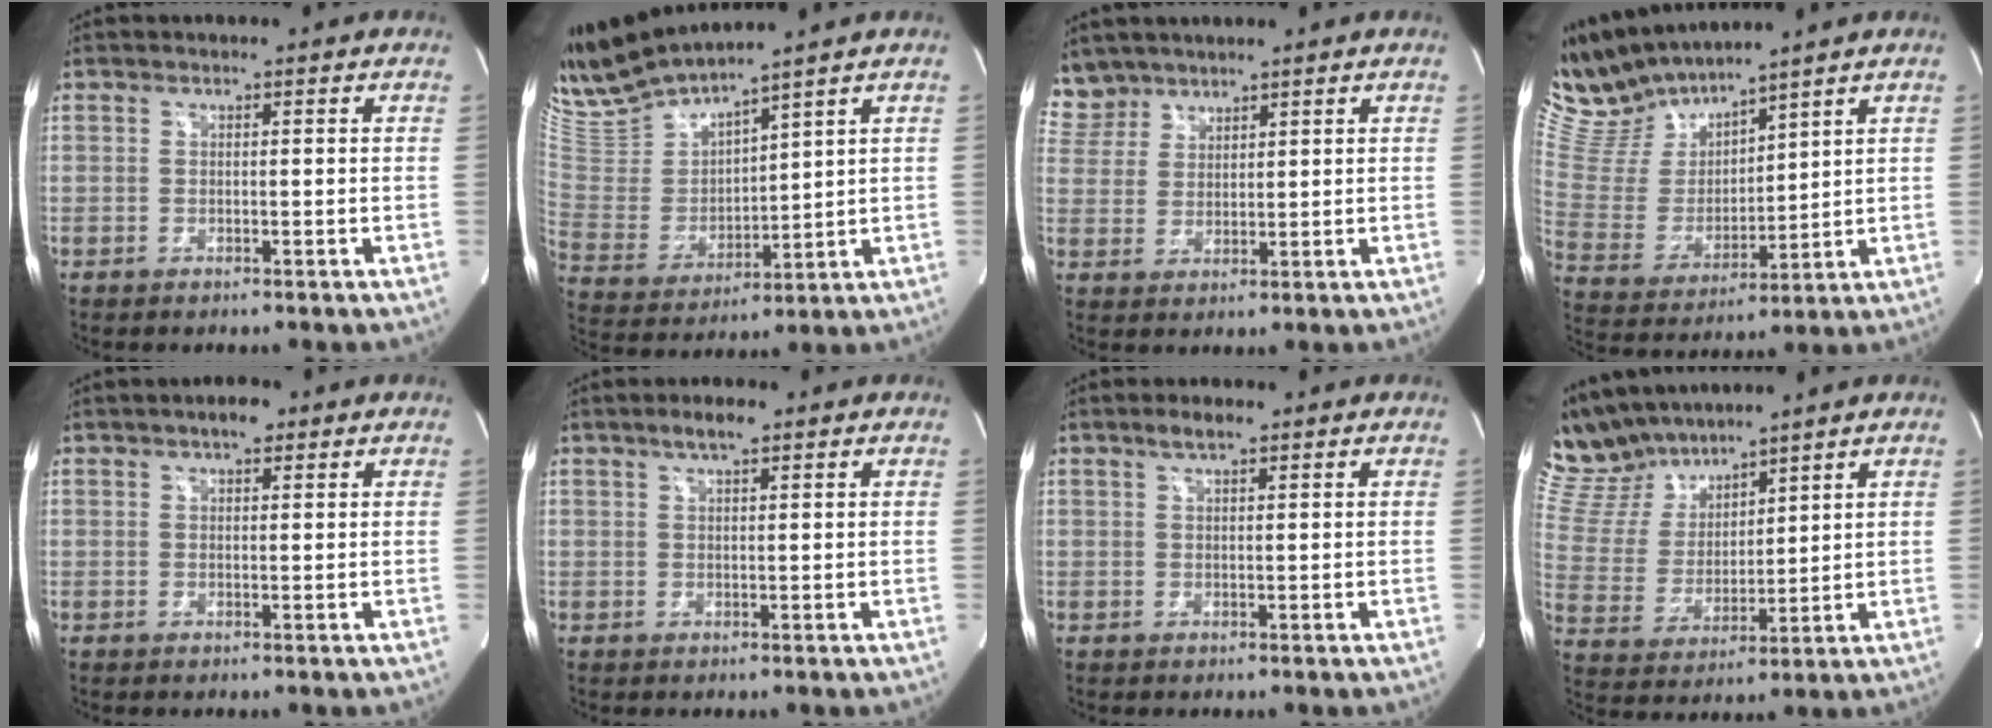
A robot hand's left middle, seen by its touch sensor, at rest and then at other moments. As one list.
[{"total": 11.6, "force": [11.0, 0.0, 3.7], "torque": [-0.093, -0.006, 0.235]}, {"total": 5.4, "force": [4.8, 2.4, -0.5], "torque": [0.012, 0.009, 0.104]}, {"total": 12.2, "force": [11.6, 1.8, 3.3], "torque": [-0.088, 0.006, 0.249]}, {"total": 2.6, "force": [1.7, 0.9, 1.8], "torque": [-0.031, 0.007, 0.023]}, {"total": 2.8, "force": [1.8, 0.7, 2.0], "torque": [-0.037, 0.006, 0.032]}, {"total": 2.4, "force": [1.6, 0.7, 1.6], "torque": [-0.033, 0.007, 0.030]}, {"total": 11.4, "force": [10.5, 3.3, 2.8], "torque": [-0.079, 0.020, 0.221]}]